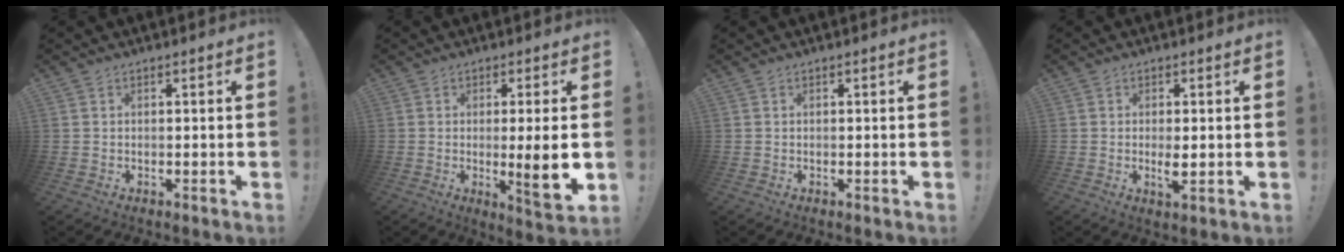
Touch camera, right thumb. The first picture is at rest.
{"total": 9.3, "force": [-0.7, 0.5, 9.3], "torque": [-0.129, -0.013, -0.012]}
{"total": 0.0}
{"total": 3.5, "force": [-0.1, 1.1, 3.4], "torque": [-0.057, -0.007, -0.003]}